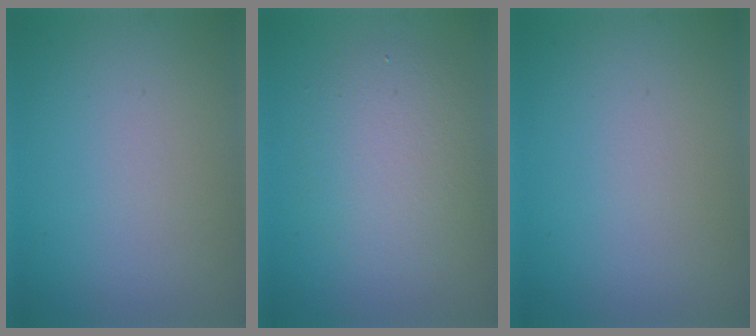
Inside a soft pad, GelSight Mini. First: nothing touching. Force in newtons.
{"total": 4.0, "press": 4.0, "slide": 0.3}
{"total": 0.0}